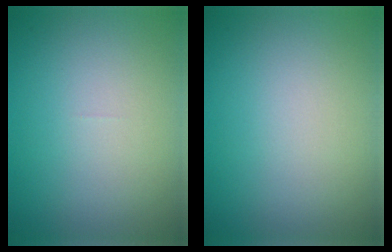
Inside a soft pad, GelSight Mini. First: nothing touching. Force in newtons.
{"total": 0.0}